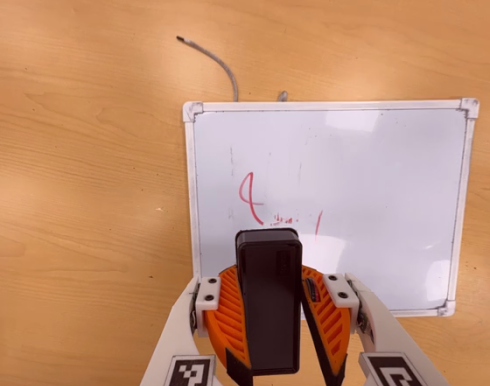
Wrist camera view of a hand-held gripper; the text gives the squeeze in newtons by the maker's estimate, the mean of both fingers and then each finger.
{"total": 10.0, "left": 10.4, "right": 9.6}